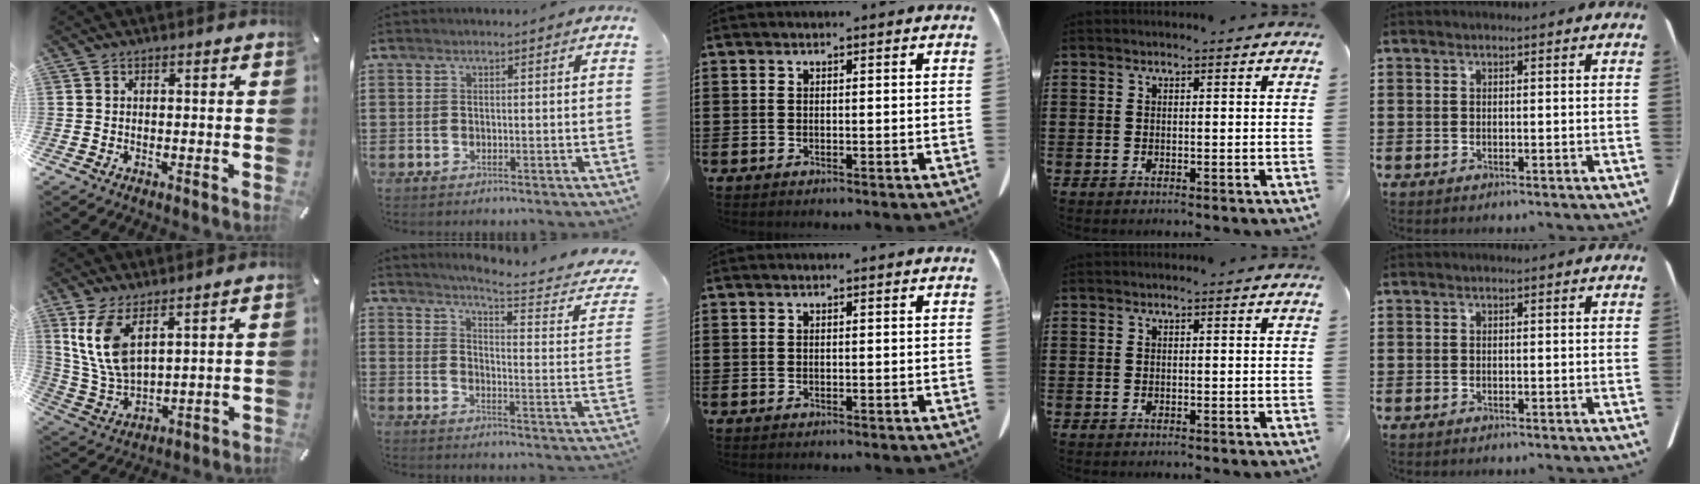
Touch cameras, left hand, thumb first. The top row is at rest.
{"thumb": {"total": 10.9, "force": [6.1, 4.8, 7.7], "torque": [-0.191, -0.034, 0.110]}, "index": {"total": 5.0, "force": [4.3, -0.9, 2.4], "torque": [-0.053, -0.038, 0.062]}}